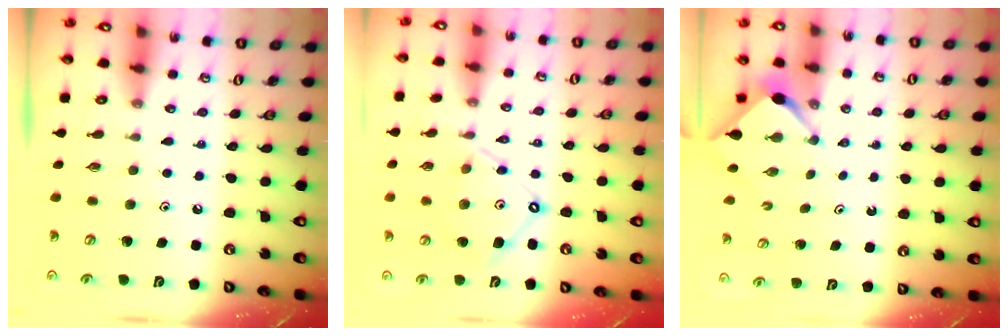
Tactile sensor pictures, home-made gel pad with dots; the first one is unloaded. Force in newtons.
{"total": 11.7, "press": 11.6, "slide": 1.0}
{"total": 2.6, "press": 2.6, "slide": 0.3}